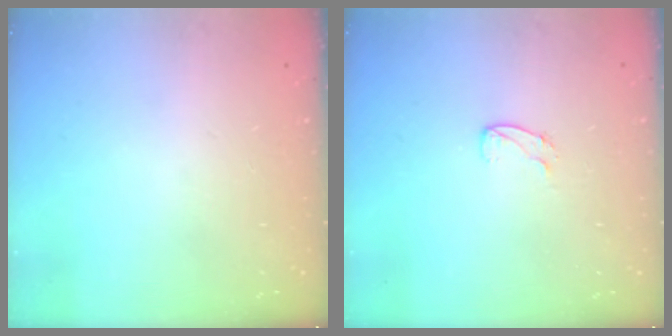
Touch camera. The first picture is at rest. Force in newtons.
{"total": 5.1, "press": 5.0, "slide": 0.4}